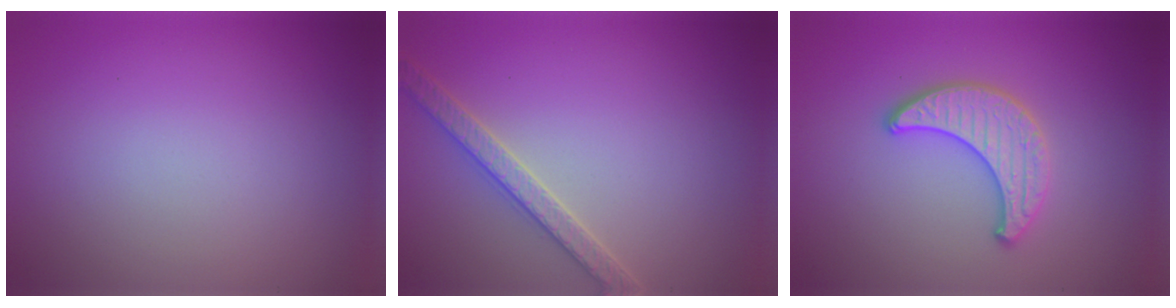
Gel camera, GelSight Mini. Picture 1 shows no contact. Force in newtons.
{"total": 2.7, "press": 2.7, "slide": 0.3}
{"total": 3.2, "press": 3.2, "slide": 0.4}